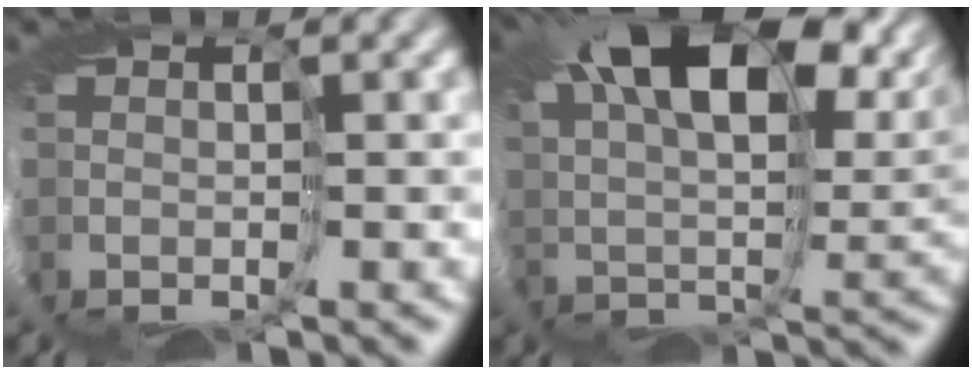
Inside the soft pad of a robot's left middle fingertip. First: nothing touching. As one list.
[{"total": 13.4, "force": [7.3, 5.4, 9.9], "torque": [-0.163, 0.029, 0.111]}]